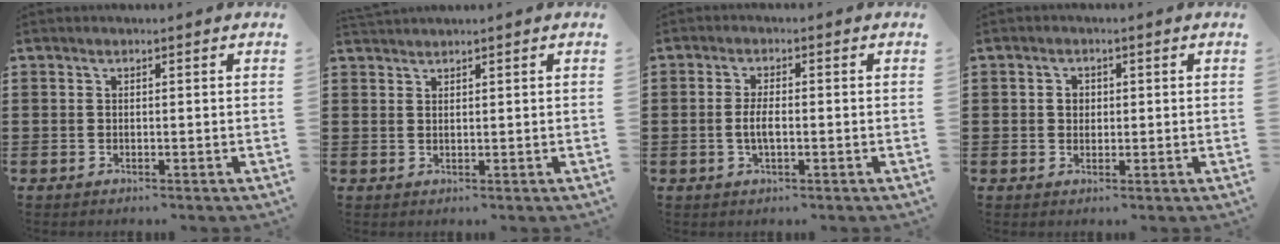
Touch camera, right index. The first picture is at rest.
{"total": 1.4, "force": [1.4, 0.1, 0.0], "torque": [-0.003, 0.002, 0.027]}
{"total": 3.1, "force": [-0.5, 1.1, 2.9], "torque": [-0.066, -0.004, -0.015]}
{"total": 1.7, "force": [0.2, 1.5, 0.8], "torque": [-0.020, 0.010, 0.003]}